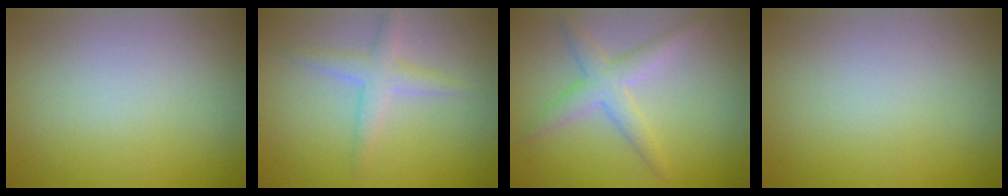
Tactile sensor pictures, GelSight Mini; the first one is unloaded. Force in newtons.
{"total": 2.5, "press": 2.5, "slide": 0.1}
{"total": 3.1, "press": 3.1, "slide": 0.1}
{"total": 0.0}